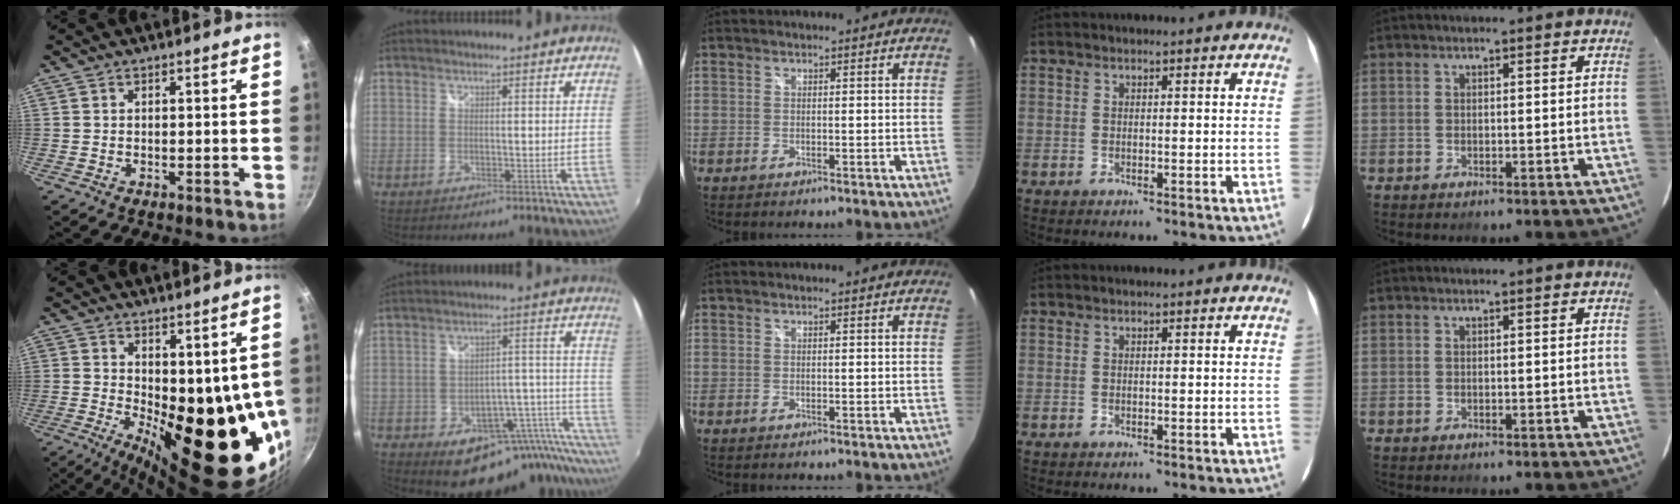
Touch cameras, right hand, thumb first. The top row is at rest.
{"thumb": {"total": 19.0, "force": [-0.6, 8.9, 16.8], "torque": [-0.191, -0.041, 0.013]}, "index": {"total": 19.7, "force": [-15.0, 9.4, 8.7], "torque": [-0.094, 0.039, -0.184]}}